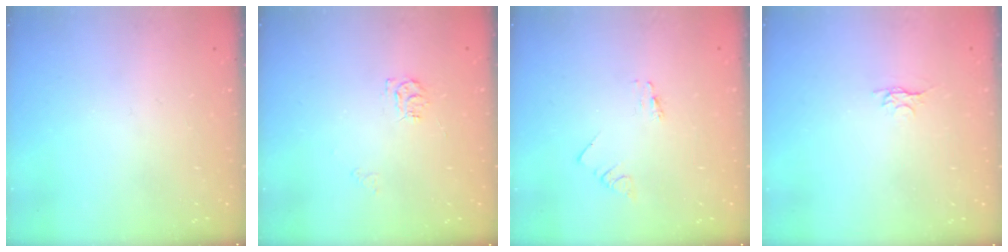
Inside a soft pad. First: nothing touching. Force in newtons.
{"total": 4.9, "press": 4.9, "slide": 0.4}
{"total": 0.0}
{"total": 3.1, "press": 3.0, "slide": 0.4}